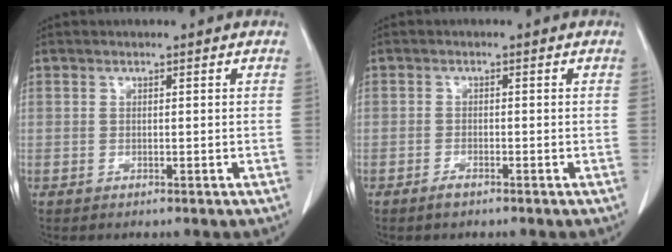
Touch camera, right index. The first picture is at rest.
{"total": 1.3, "force": [-1.1, 0.3, 0.7], "torque": [-0.018, -0.002, -0.017]}